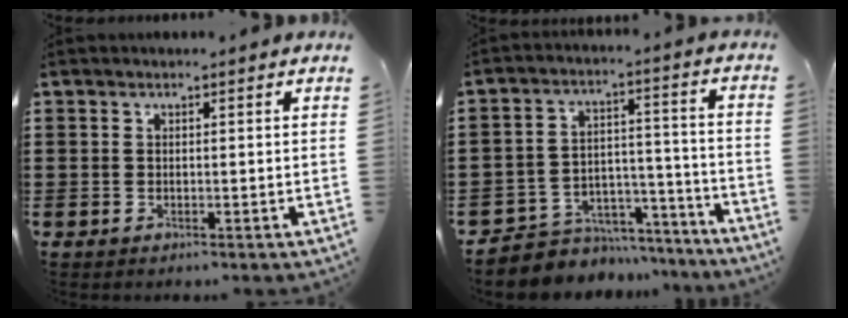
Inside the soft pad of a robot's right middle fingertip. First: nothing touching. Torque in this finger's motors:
{"motor_torque": [0.27, 0.00, 0.13, 0.01]}